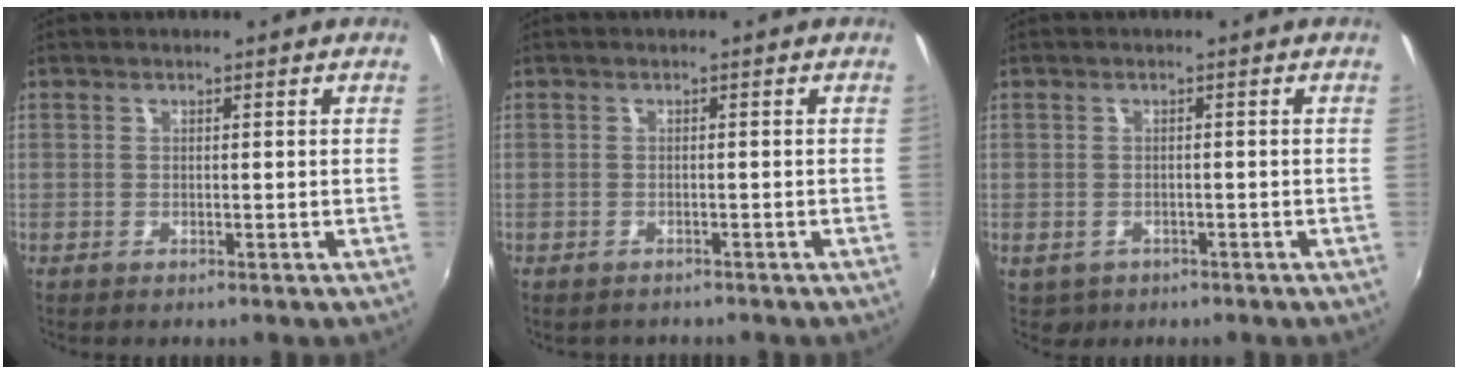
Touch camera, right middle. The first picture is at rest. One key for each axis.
{"total": 1.4, "fx": -1.2, "fy": 0.6, "fz": 0.3, "tx": -0.010, "ty": -0.003, "tz": -0.015}
{"total": 3.8, "fx": -1.6, "fy": 3.0, "fz": 1.8, "tx": -0.037, "ty": -0.007, "tz": -0.019}